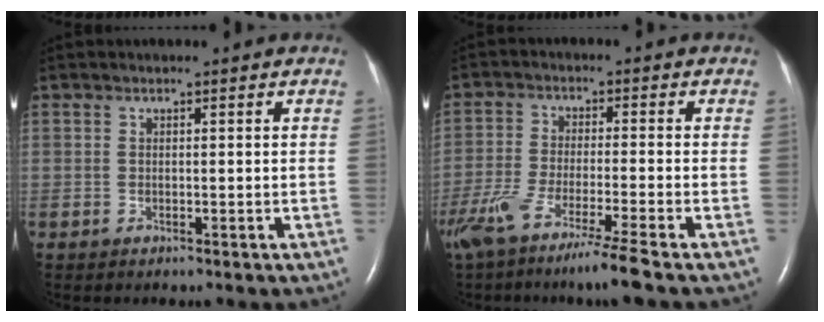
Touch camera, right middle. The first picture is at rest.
{"total": 11.7, "force": [-8.5, -1.2, 7.9], "torque": [-0.139, -0.039, -0.142]}